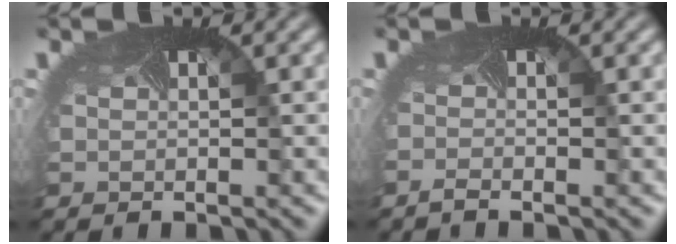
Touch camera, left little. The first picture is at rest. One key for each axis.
{"total": 1.3, "fx": -1.3, "fy": -0.2, "fz": 0.0, "tx": -0.011, "ty": -0.009, "tz": -0.026}